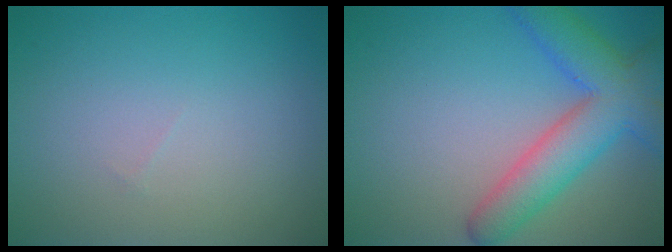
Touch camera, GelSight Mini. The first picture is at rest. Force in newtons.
{"total": 6.9, "press": 6.9, "slide": 0.3}